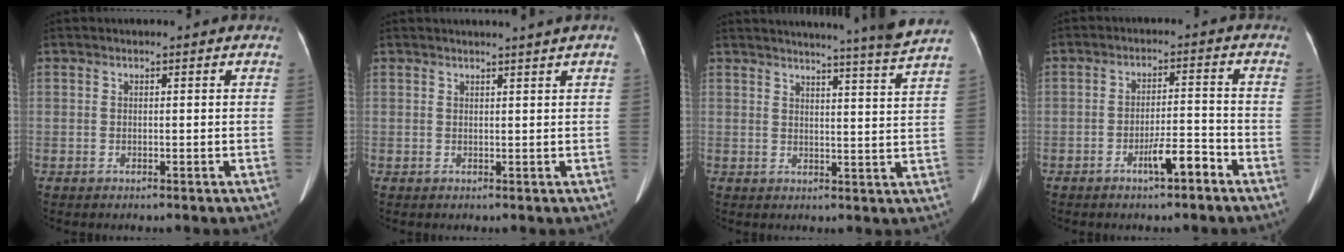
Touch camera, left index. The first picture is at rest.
{"total": 2.7, "force": [2.3, -0.7, 1.3], "torque": [-0.015, 0.006, 0.028]}
{"total": 12.9, "force": [11.7, -2.9, 4.5], "torque": [-0.066, -0.055, 0.134]}
{"total": 4.9, "force": [-3.2, 0.7, 3.6], "torque": [-0.061, 0.002, -0.054]}